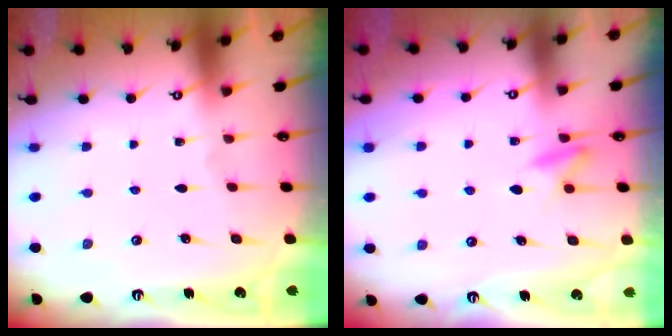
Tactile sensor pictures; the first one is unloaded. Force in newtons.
{"total": 8.0, "press": 7.9, "slide": 1.0}